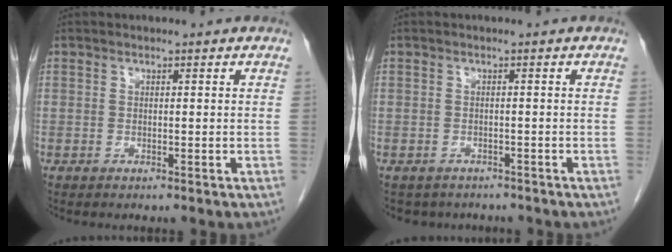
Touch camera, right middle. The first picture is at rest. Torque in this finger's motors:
{"motor_torque": [0.01, -0.01, 0.00, -0.01]}